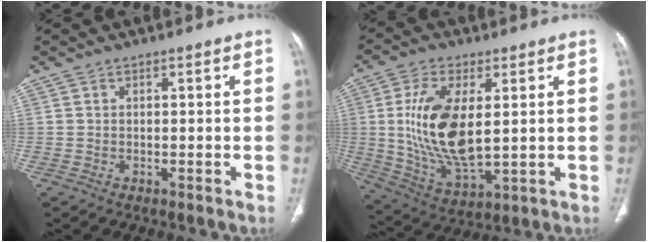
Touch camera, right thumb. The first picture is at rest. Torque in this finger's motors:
{"motor_torque": [2.09, 1.90, 1.82, -0.95, 0.18]}